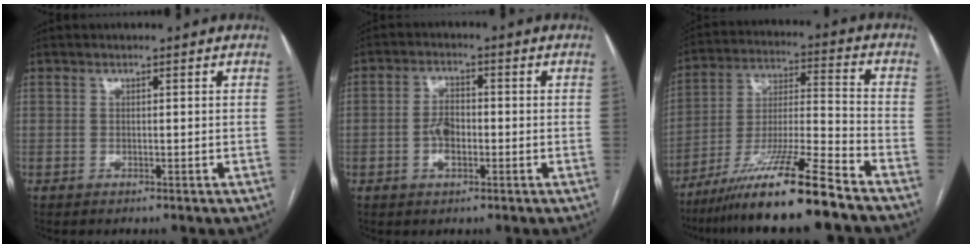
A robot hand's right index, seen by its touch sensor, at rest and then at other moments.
{"total": 4.1, "force": [-1.0, 2.1, 3.3], "torque": [-0.066, 0.008, -0.020]}
{"total": 16.0, "force": [-12.2, -1.0, 10.3], "torque": [-0.196, -0.020, -0.218]}